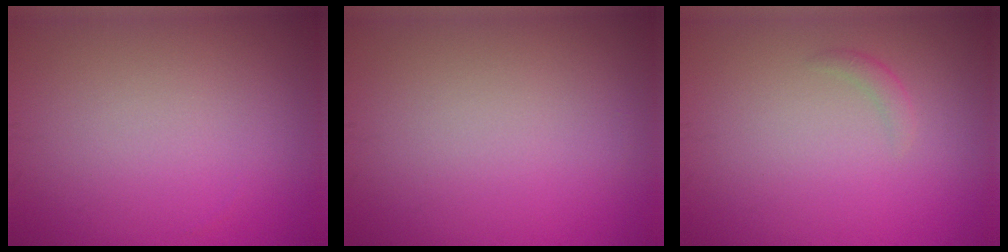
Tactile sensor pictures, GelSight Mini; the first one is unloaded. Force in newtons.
{"total": 0.0}
{"total": 0.9, "press": 0.9, "slide": 0.0}